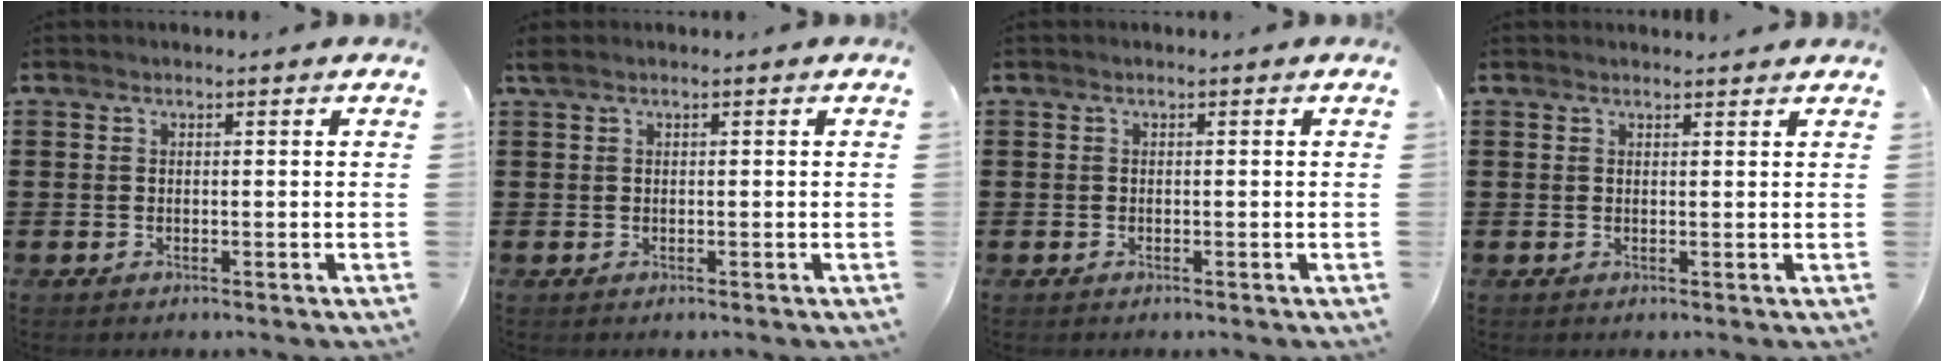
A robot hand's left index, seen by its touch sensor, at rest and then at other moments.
{"total": 0.5, "force": [0.3, 0.1, 0.4], "torque": [-0.010, 0.000, 0.006]}
{"total": 0.0}
{"total": 1.2, "force": [1.1, 0.0, 0.2], "torque": [-0.007, -0.002, 0.023]}